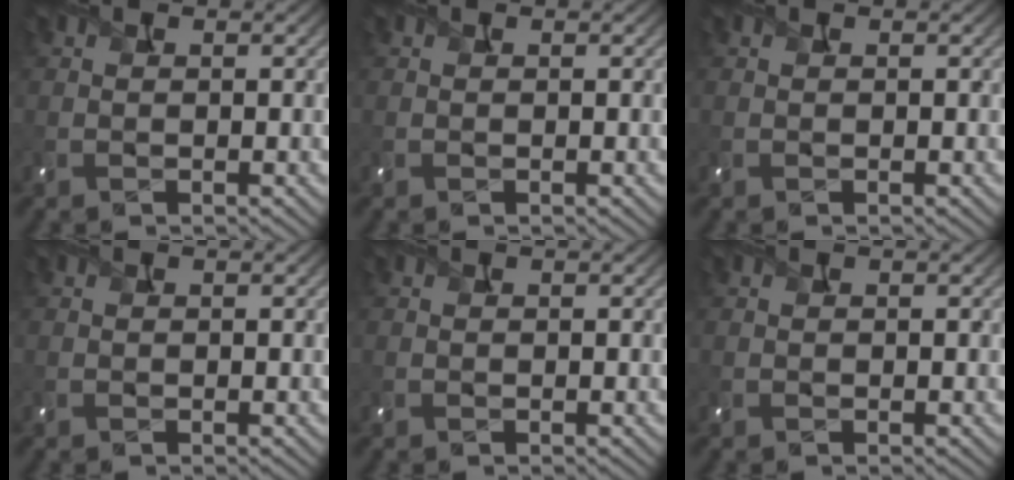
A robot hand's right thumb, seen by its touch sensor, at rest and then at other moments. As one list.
[{"total": 0.0}, {"total": 0.0}, {"total": 0.0}, {"total": 0.0}, {"total": 0.0}]